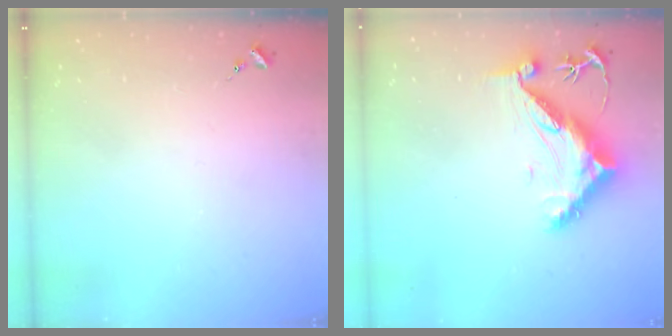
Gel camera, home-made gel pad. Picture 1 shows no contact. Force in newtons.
{"total": 14.3, "press": 14.3, "slide": 0.8}